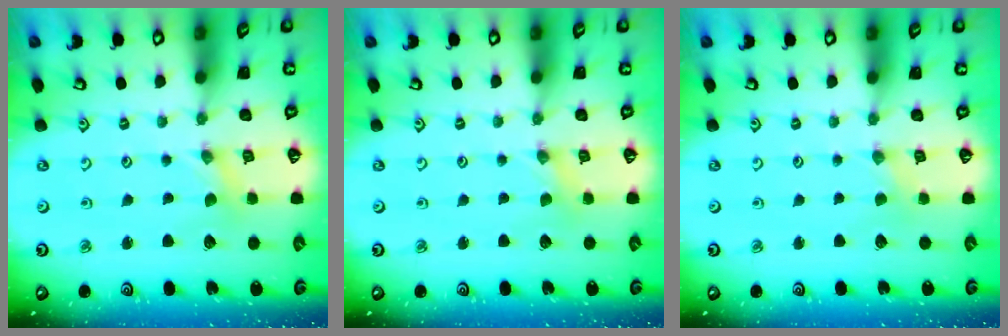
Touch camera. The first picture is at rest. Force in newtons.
{"total": 0.0}
{"total": 0.0}